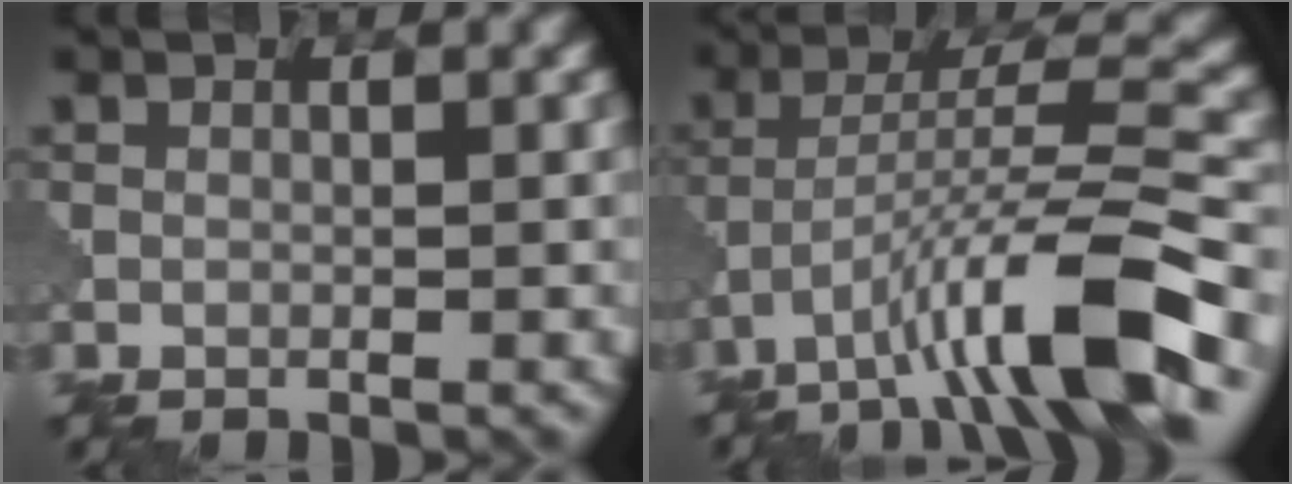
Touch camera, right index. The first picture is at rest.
{"total": 9.5, "force": [-5.6, 1.5, 7.6], "torque": [-0.126, 0.016, -0.093]}